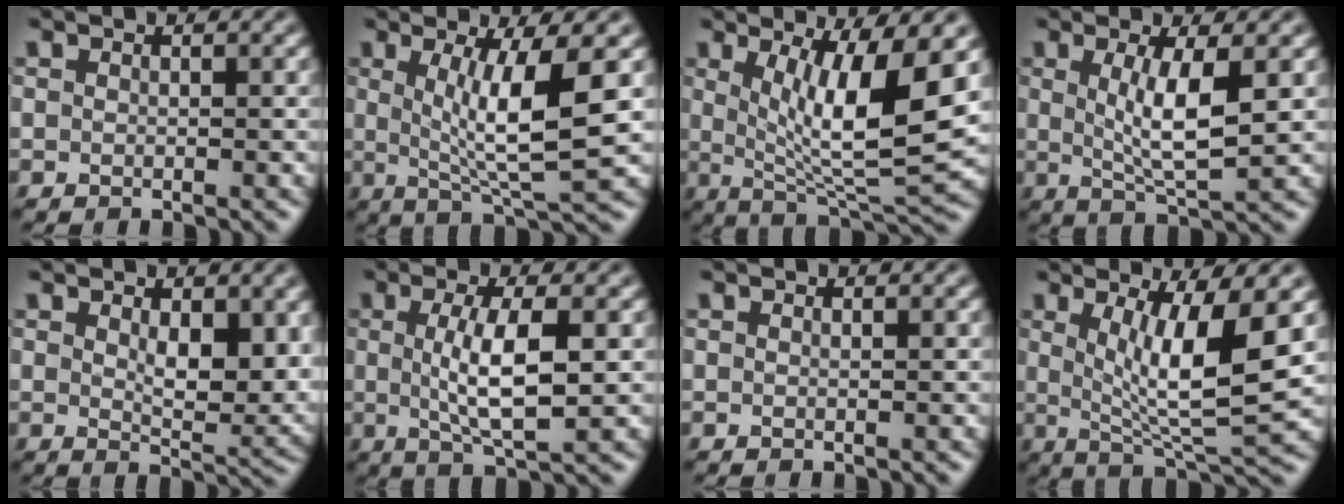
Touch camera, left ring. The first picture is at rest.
{"total": 7.4, "force": [1.0, 1.5, 7.2], "torque": [-0.117, -0.009, 0.023]}
{"total": 9.6, "force": [1.7, 2.4, 9.1], "torque": [-0.148, -0.016, 0.036]}
{"total": 5.3, "force": [0.8, 1.3, 5.1], "torque": [-0.093, -0.009, 0.021]}
{"total": 5.1, "force": [1.3, 2.4, 4.3], "torque": [-0.068, -0.012, 0.031]}
{"total": 5.5, "force": [0.3, 1.4, 5.3], "torque": [-0.103, -0.002, 0.009]}
{"total": 0.0}
{"total": 8.3, "force": [1.3, 2.0, 8.0], "torque": [-0.133, -0.014, 0.031]}